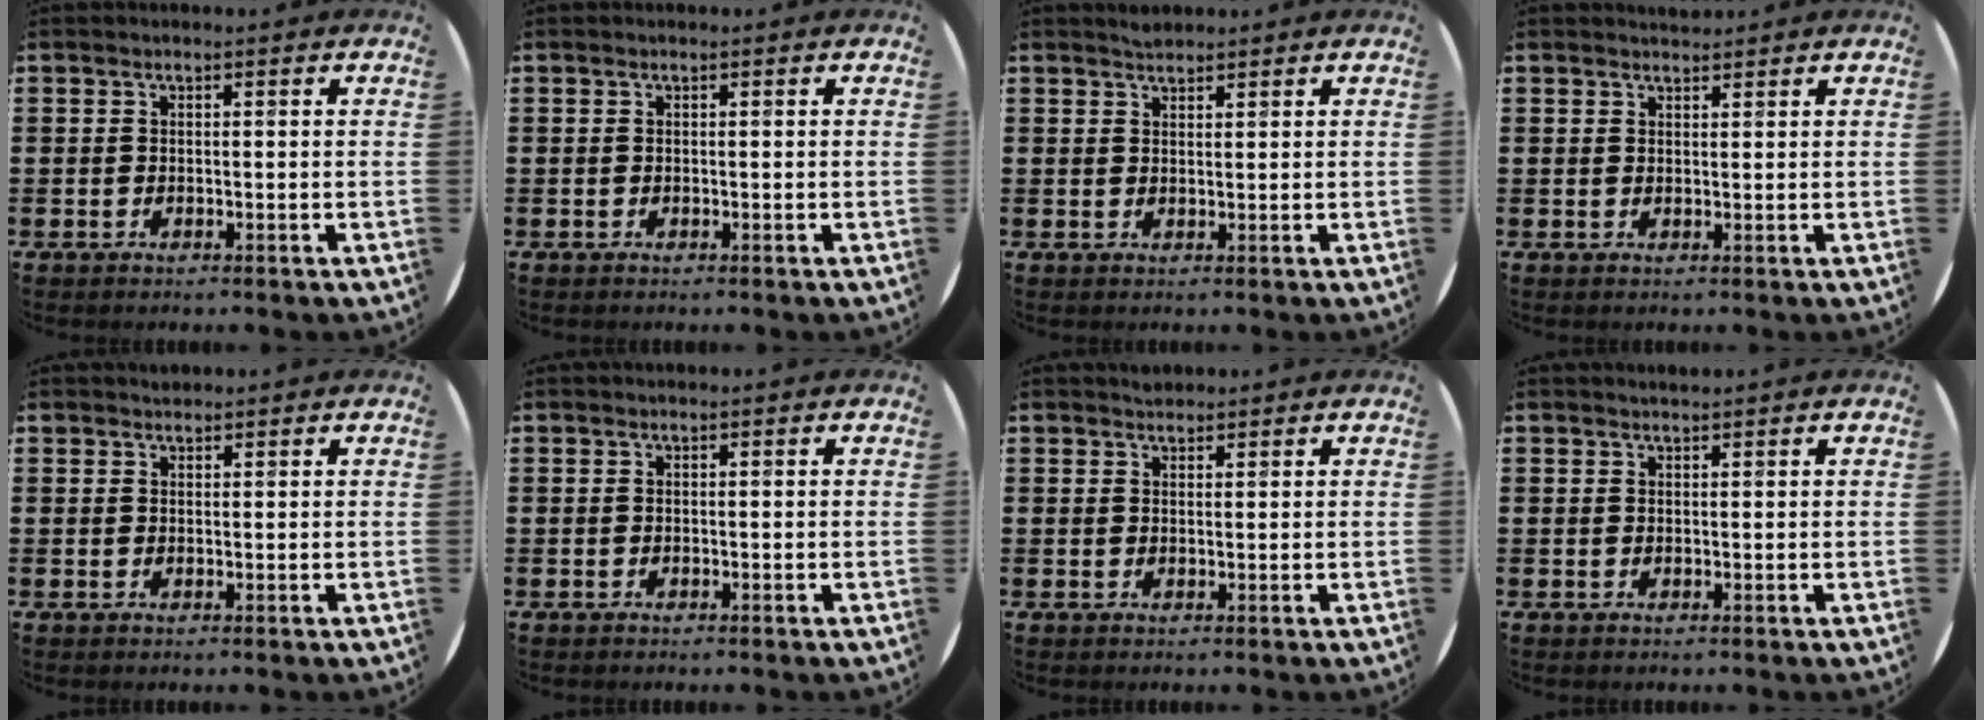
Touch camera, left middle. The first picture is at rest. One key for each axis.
{"total": 0.0}
{"total": 1.4, "fx": 1.4, "fy": 0.2, "fz": 0.1, "tx": 0.005, "ty": -0.003, "tz": 0.024}
{"total": 1.2, "fx": 1.2, "fy": 0.1, "fz": -0.1, "tx": 0.001, "ty": 0.002, "tz": 0.024}
{"total": 0.7, "fx": 0.7, "fy": 0.2, "fz": -0.1, "tx": 0.002, "ty": 0.003, "tz": 0.014}
{"total": 0.0}
{"total": 1.2, "fx": 1.2, "fy": 0.3, "fz": -0.1, "tx": 0.008, "ty": -0.002, "tz": 0.021}
{"total": 0.6, "fx": 0.6, "fy": -0.1, "fz": 0.0, "tx": -0.001, "ty": 0.000, "tz": 0.012}